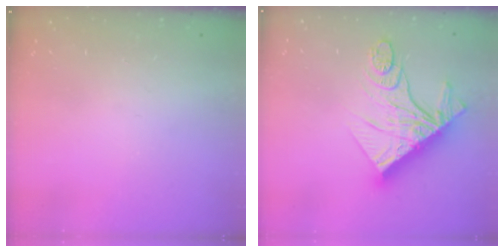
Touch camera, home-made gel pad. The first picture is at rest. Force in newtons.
{"total": 19.7, "press": 19.6, "slide": 2.0}